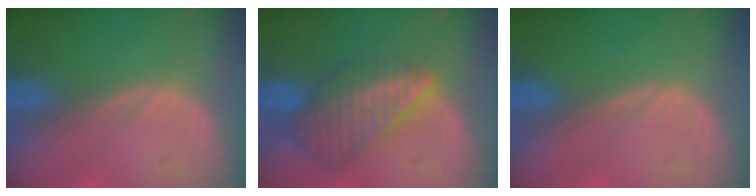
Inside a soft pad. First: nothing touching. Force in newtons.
{"total": 8.5, "press": 7.5, "slide": 3.9}
{"total": 0.0}